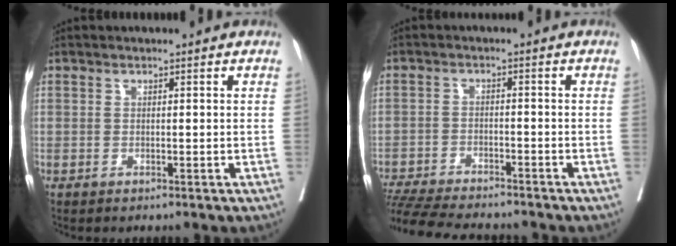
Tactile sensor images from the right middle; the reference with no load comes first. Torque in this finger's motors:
{"motor_torque": [1.07, -1.07, 0.12, 0.04]}